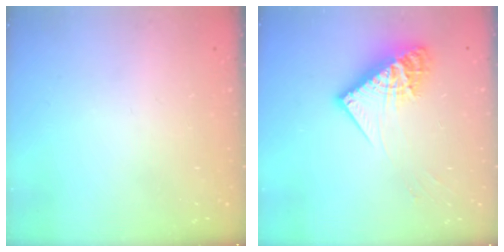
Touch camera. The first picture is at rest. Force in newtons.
{"total": 14.6, "press": 14.6, "slide": 1.2}